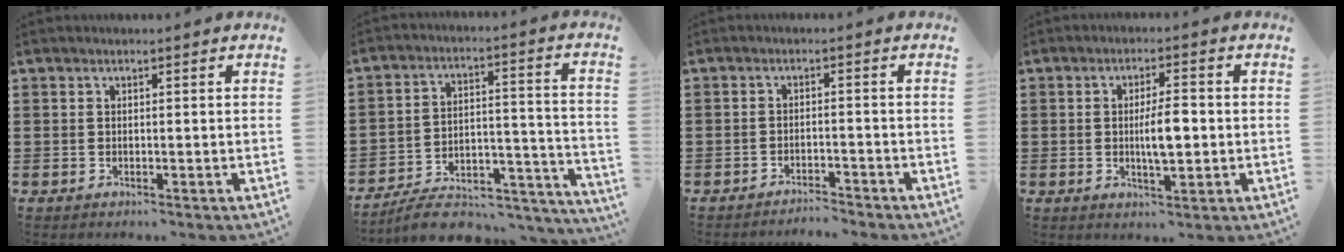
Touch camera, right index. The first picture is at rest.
{"total": 7.5, "force": [-6.7, 1.8, 2.9], "torque": [-0.041, 0.012, -0.126]}
{"total": 2.4, "force": [-2.4, -0.1, 0.0], "torque": [-0.007, 0.000, -0.052]}
{"total": 5.3, "force": [-0.2, 1.5, 5.1], "torque": [-0.090, -0.004, -0.010]}